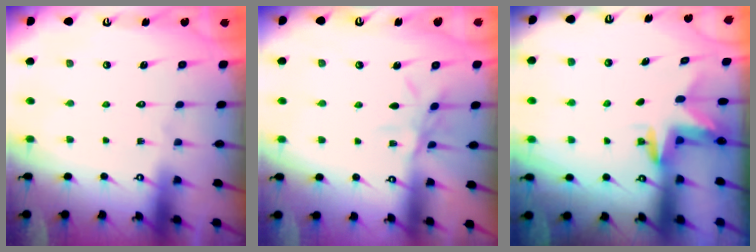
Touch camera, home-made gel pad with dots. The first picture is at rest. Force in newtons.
{"total": 7.6, "press": 7.6, "slide": 0.5}
{"total": 3.2, "press": 3.2, "slide": 0.3}